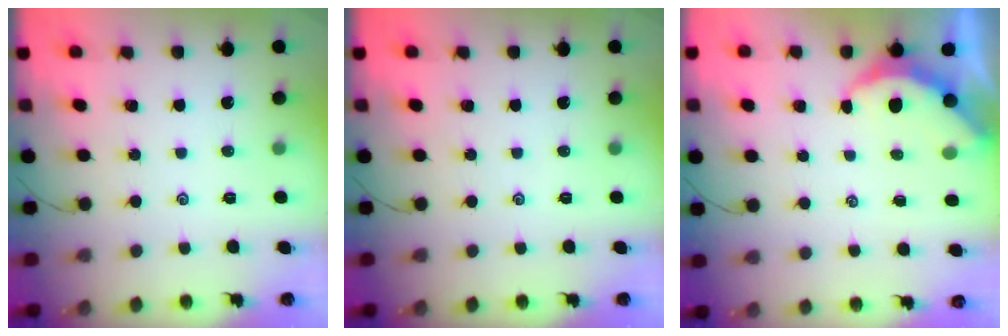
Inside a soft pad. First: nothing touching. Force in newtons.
{"total": 0.0}
{"total": 4.4, "press": 4.4, "slide": 0.3}